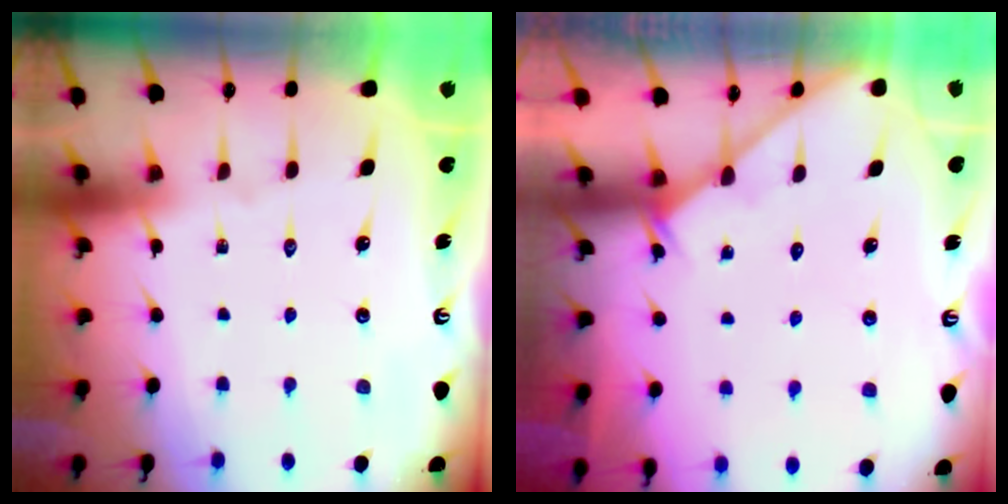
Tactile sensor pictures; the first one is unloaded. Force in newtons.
{"total": 2.6, "press": 2.5, "slide": 0.3}